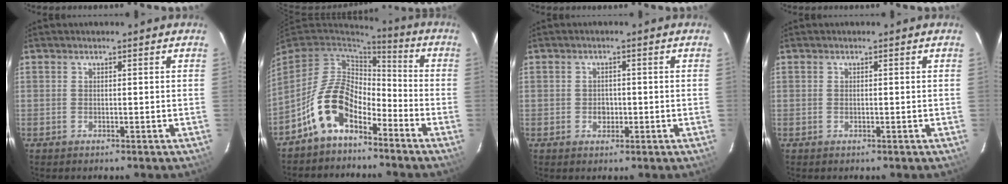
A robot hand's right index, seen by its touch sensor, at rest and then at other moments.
{"total": 12.1, "force": [-6.9, 6.5, 7.5], "torque": [-0.155, 0.017, -0.132]}
{"total": 2.2, "force": [-0.5, 1.9, 1.0], "torque": [-0.018, 0.005, -0.006]}
{"total": 0.0}